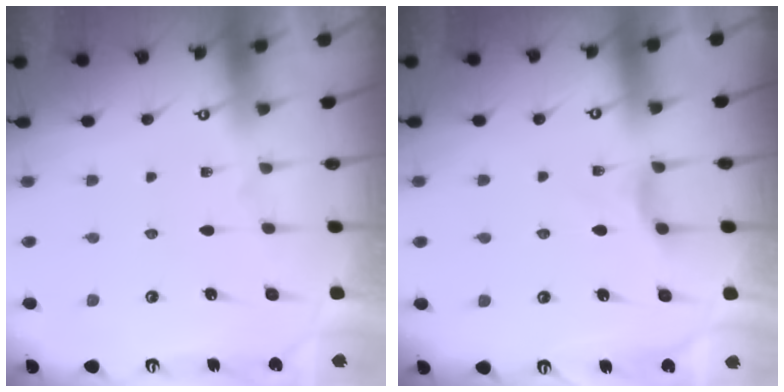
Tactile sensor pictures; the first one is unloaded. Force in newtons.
{"total": 2.9, "press": 2.9, "slide": 0.5}